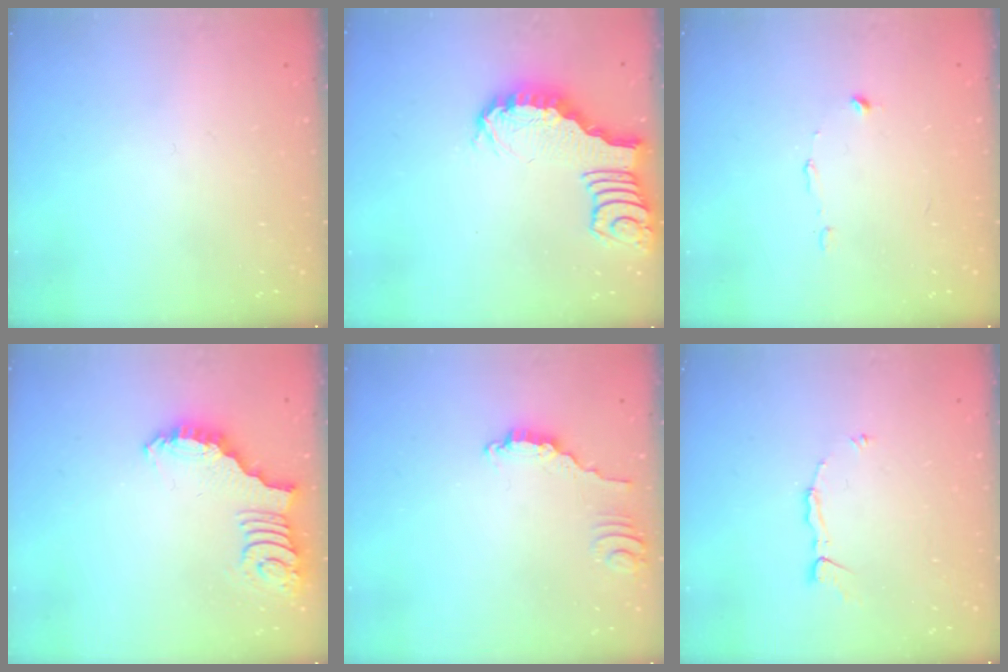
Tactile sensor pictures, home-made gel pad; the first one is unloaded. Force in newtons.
{"total": 2.7, "press": 2.7, "slide": 0.4}
{"total": 4.9, "press": 4.8, "slide": 0.3}
{"total": 2.6, "press": 2.6, "slide": 0.5}
{"total": 2.8, "press": 2.8, "slide": 0.2}
{"total": 5.2, "press": 5.2, "slide": 0.6}